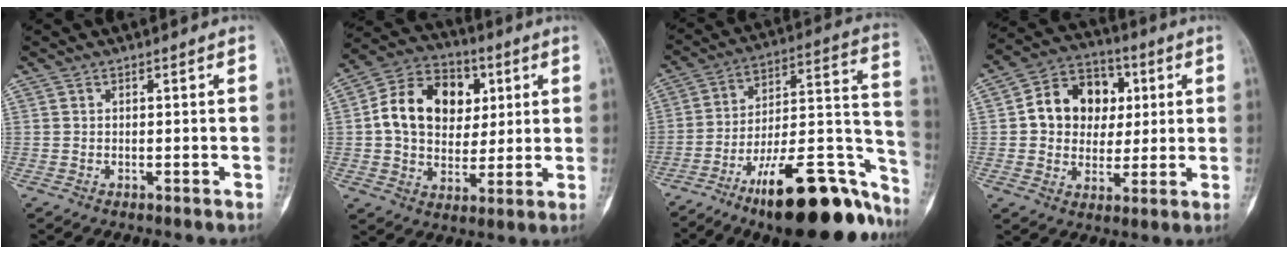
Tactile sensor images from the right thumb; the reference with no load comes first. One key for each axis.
{"total": 16.9, "fx": 3.0, "fy": 13.0, "fz": 10.4, "tx": -0.142, "ty": 0.012, "tz": 0.047}
{"total": 27.6, "fx": -17.4, "fy": 9.1, "fz": 19.4, "tx": -0.186, "ty": 0.113, "tz": -0.270}
{"total": 14.0, "fx": 2.2, "fy": 11.6, "fz": 7.6, "tx": -0.073, "ty": 0.014, "tz": 0.034}